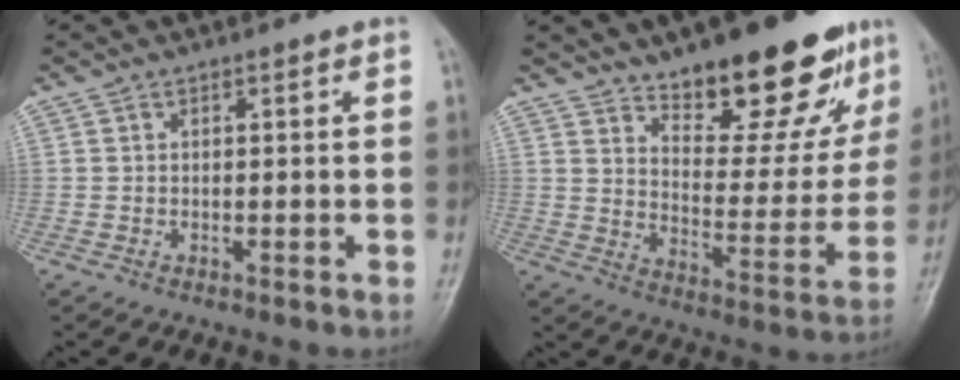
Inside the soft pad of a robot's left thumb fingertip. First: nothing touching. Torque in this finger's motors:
{"motor_torque": [0.66, 0.54, 1.38, -1.39, 0.14]}